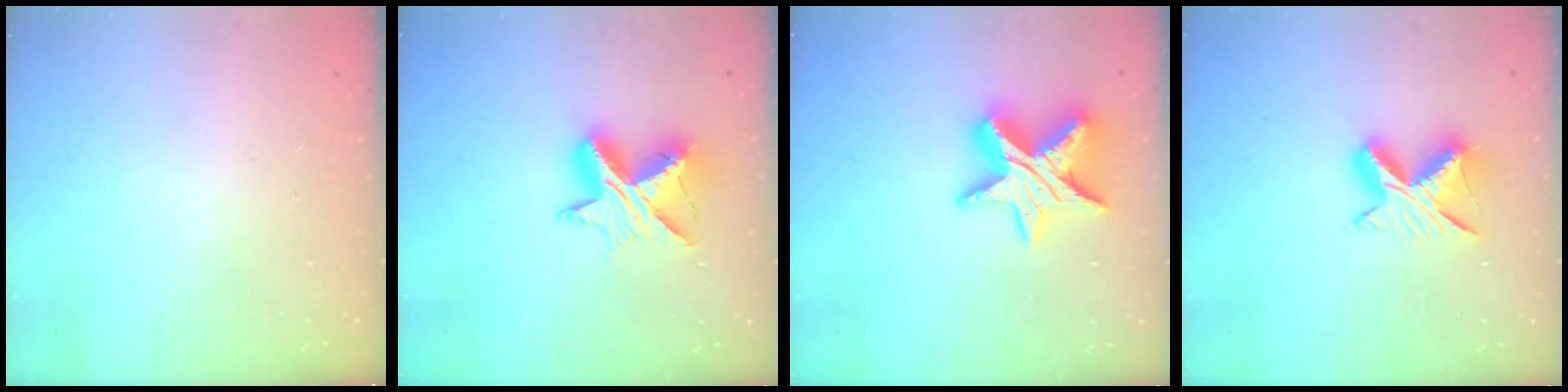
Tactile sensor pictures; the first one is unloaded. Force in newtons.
{"total": 11.2, "press": 11.2, "slide": 0.8}
{"total": 15.0, "press": 14.9, "slide": 1.1}
{"total": 9.2, "press": 9.1, "slide": 1.0}